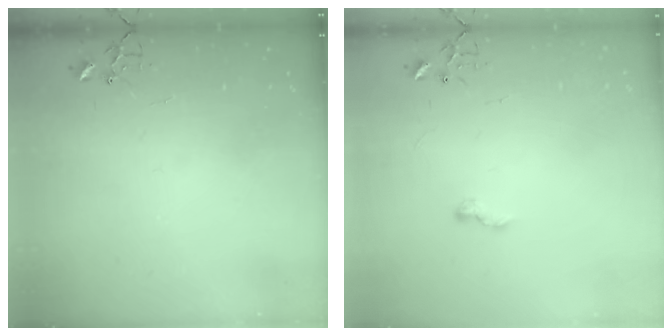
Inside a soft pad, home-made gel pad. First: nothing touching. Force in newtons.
{"total": 5.7, "press": 5.6, "slide": 0.7}